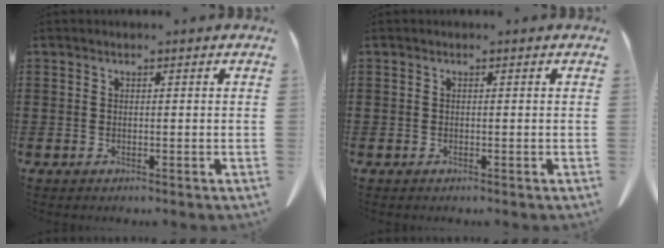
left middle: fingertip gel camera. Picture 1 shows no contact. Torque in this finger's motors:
{"motor_torque": [0.02, -0.02, -0.01, 0.00]}